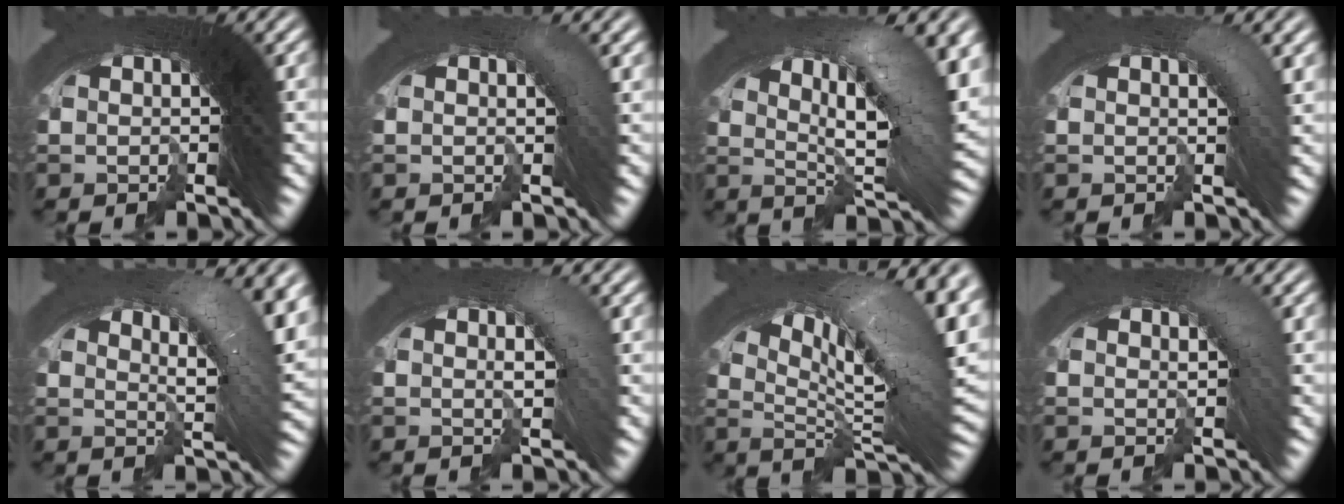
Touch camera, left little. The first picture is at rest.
{"total": 1.7, "force": [0.2, 0.4, 1.6], "torque": [-0.020, 0.005, -0.002]}
{"total": 10.6, "force": [1.2, 4.2, 9.7], "torque": [-0.130, 0.009, 0.008]}
{"total": 2.3, "force": [0.4, 0.5, 2.2], "torque": [-0.026, 0.007, -0.001]}
{"total": 8.2, "force": [1.7, 2.9, 7.4], "torque": [-0.093, 0.015, 0.016]}
{"total": 2.7, "force": [-0.1, 0.9, 2.6], "torque": [-0.035, 0.003, -0.005]}
{"total": 13.6, "force": [1.7, 5.6, 12.3], "torque": [-0.160, 0.011, 0.015]}
{"total": 2.1, "force": [0.1, 0.7, 2.0], "torque": [-0.030, 0.000, 0.001]}